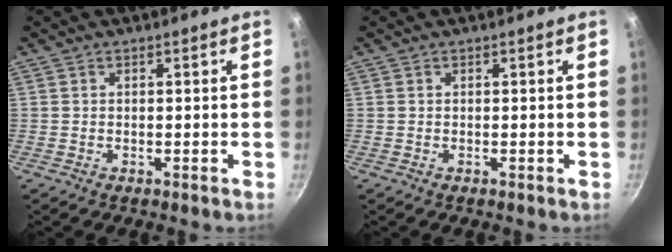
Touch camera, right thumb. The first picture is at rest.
{"total": 0.0}